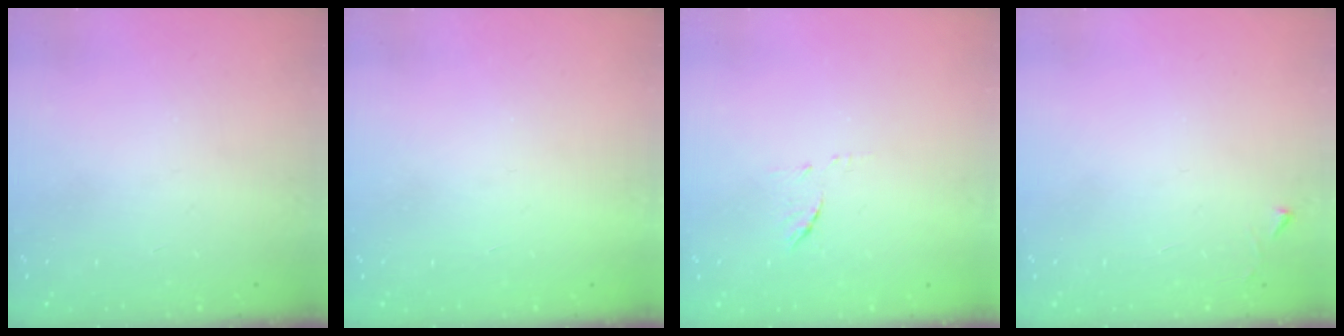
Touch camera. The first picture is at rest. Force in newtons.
{"total": 1.6, "press": 1.6, "slide": 0.1}
{"total": 6.1, "press": 6.1, "slide": 0.3}
{"total": 2.3, "press": 2.3, "slide": 0.4}